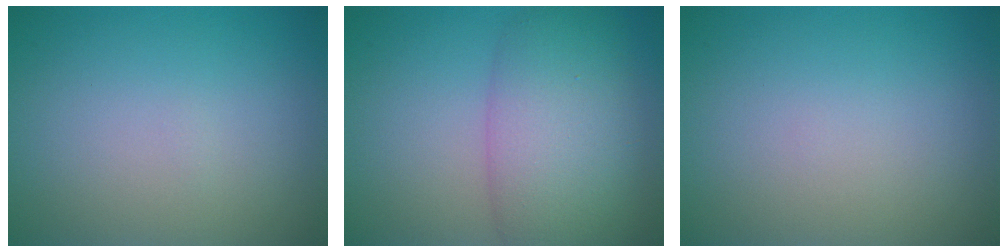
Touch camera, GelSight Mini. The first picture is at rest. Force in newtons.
{"total": 7.6, "press": 7.6, "slide": 0.6}
{"total": 0.0}